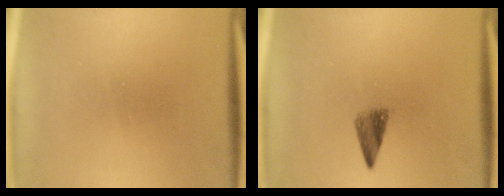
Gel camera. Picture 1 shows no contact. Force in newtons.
{"total": 2.7}